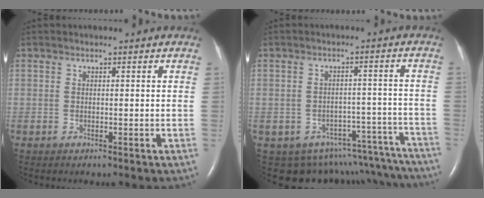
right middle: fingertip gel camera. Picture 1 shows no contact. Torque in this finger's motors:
{"motor_torque": [-0.24, -0.41, 0.00, 0.00]}